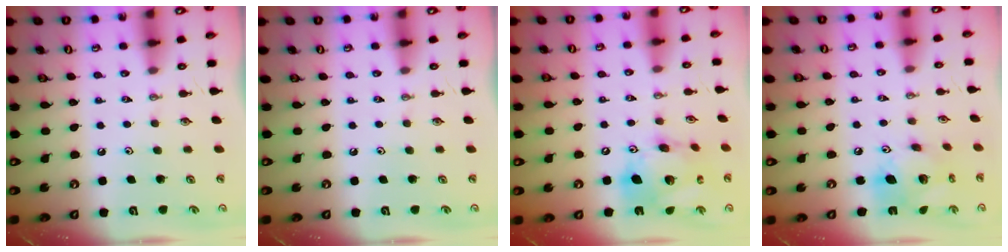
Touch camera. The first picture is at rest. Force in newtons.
{"total": 0.0}
{"total": 16.8, "press": 16.7, "slide": 2.2}
{"total": 13.5, "press": 13.5, "slide": 0.9}